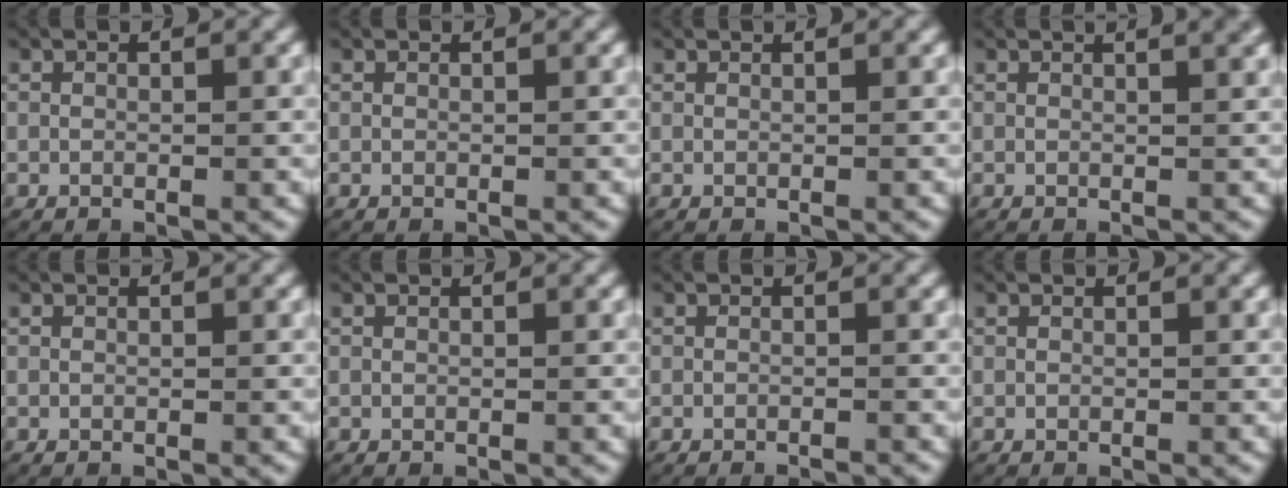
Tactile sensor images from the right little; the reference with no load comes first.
{"total": 0.0}
{"total": 0.0}
{"total": 2.6, "force": [1.1, 0.7, 2.2], "torque": [-0.019, 0.011, 0.012]}
{"total": 0.0}
{"total": 0.0}
{"total": 1.5, "force": [-1.5, 0.2, 0.3], "torque": [-0.003, -0.001, -0.024]}
{"total": 0.0}